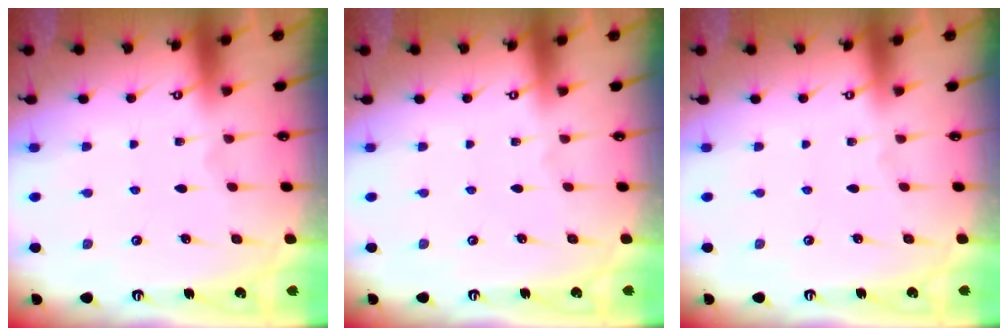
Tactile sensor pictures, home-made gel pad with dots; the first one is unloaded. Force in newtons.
{"total": 0.0}
{"total": 0.0}